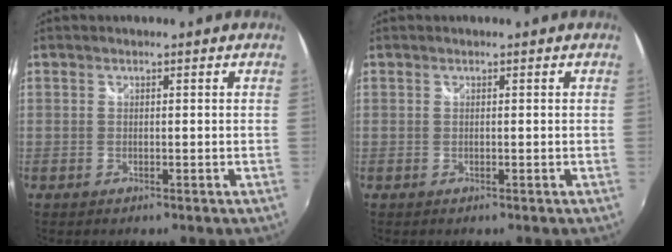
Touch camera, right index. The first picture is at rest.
{"total": 0.0}